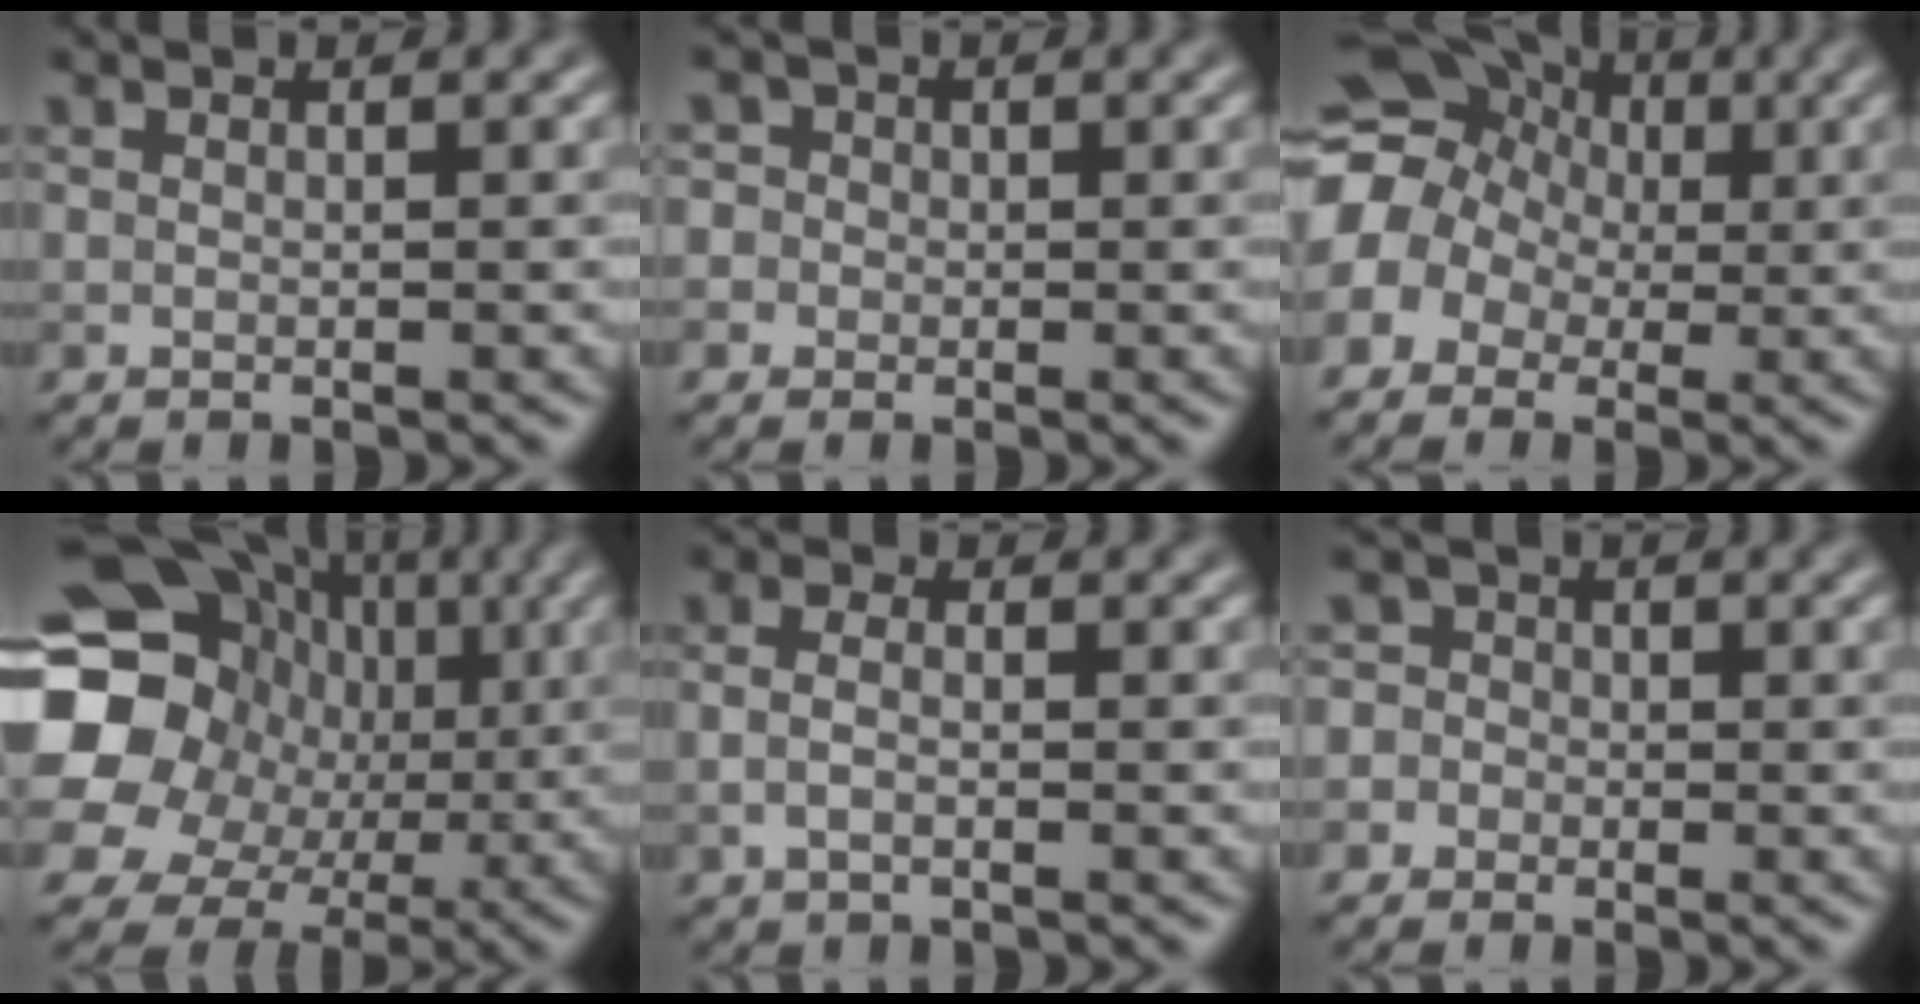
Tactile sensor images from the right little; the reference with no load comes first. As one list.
[{"total": 3.6, "force": [0.7, 3.3, 1.0], "torque": [0.007, 0.033, -0.018]}, {"total": 11.8, "force": [0.9, 10.3, 5.8], "torque": [-0.114, 0.041, -0.034]}, {"total": 20.3, "force": [1.8, 17.8, 9.4], "torque": [-0.198, 0.019, -0.007]}, {"total": 1.6, "force": [-0.5, 0.8, 1.3], "torque": [-0.032, 0.000, -0.015]}, {"total": 4.3, "force": [-0.9, 4.1, 0.9], "torque": [0.015, 0.025, -0.057]}]